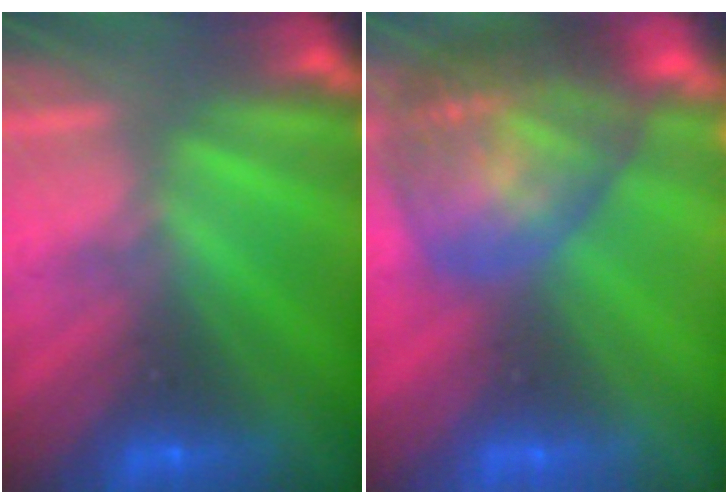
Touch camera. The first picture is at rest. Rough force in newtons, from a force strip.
{"total": 7.9}